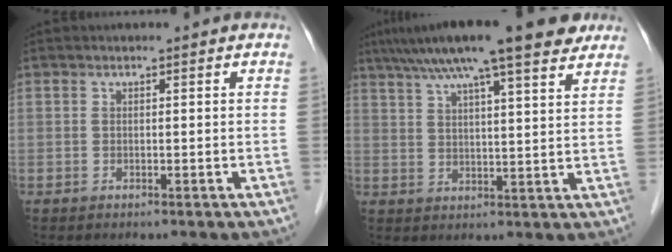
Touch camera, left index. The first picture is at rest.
{"total": 17.2, "force": [13.2, 1.7, 11.0], "torque": [-0.181, 0.034, 0.187]}